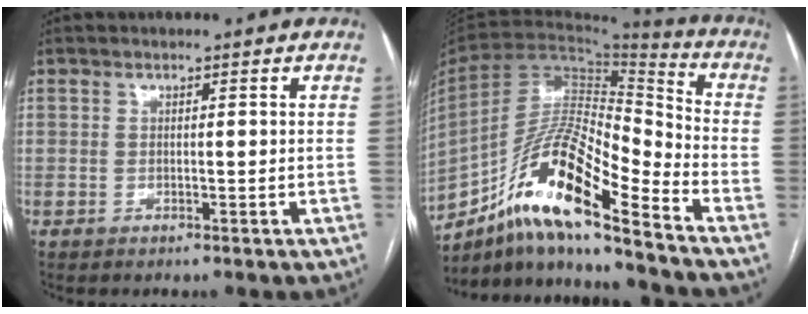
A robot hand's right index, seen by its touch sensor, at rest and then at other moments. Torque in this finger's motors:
{"motor_torque": [0.96, -1.13, 0.15, 0.00]}